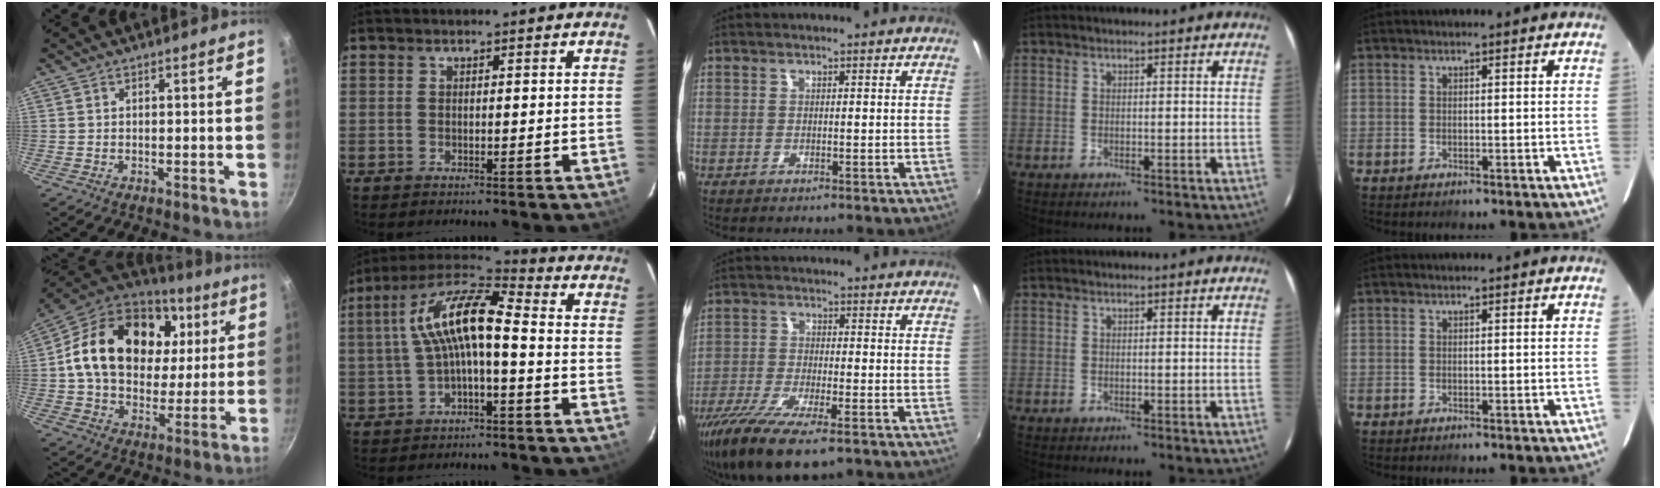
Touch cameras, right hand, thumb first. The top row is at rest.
{"thumb": {"total": 26.5, "force": [6.2, 18.9, 17.4], "torque": [-0.288, 0.011, 0.101]}, "index": {"total": 11.9, "force": [-0.7, 3.4, 11.4], "torque": [-0.224, 0.025, -0.017]}, "middle": {"total": 12.1, "force": [-8.1, 3.0, 8.4], "torque": [-0.185, -0.044, -0.150]}}